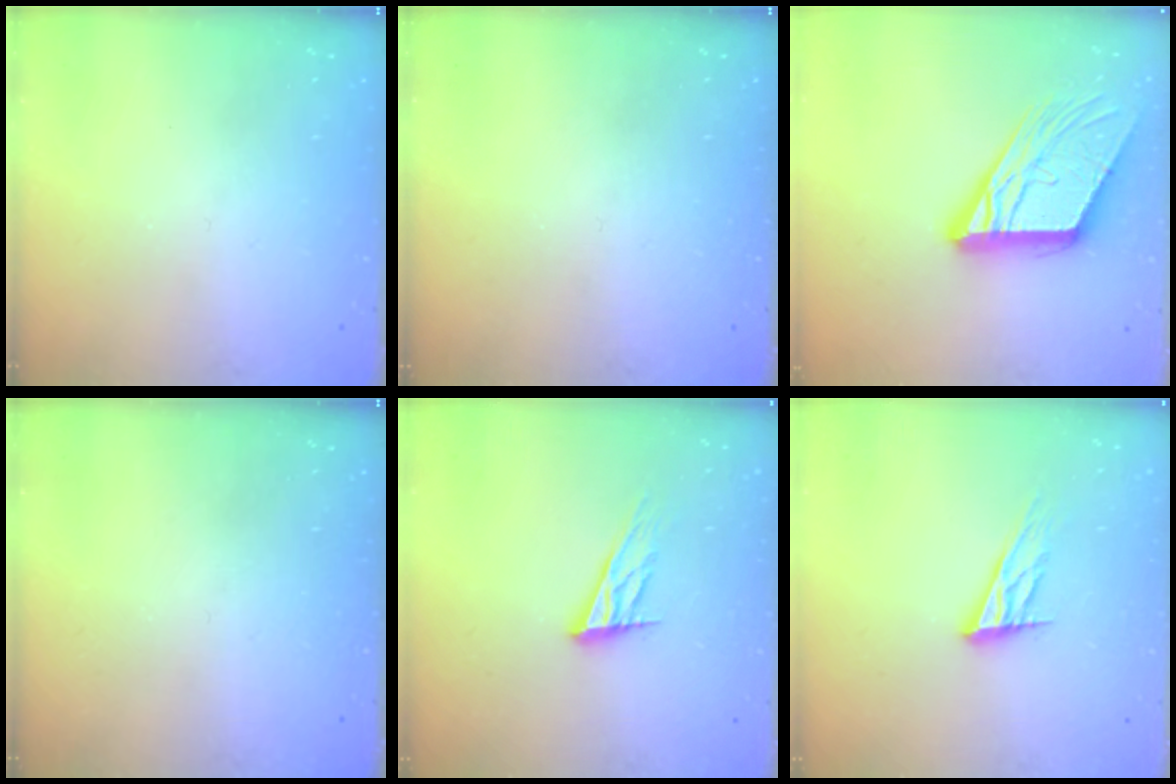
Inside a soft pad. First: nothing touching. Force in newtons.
{"total": 0.0}
{"total": 15.7, "press": 15.6, "slide": 1.8}
{"total": 0.0}
{"total": 12.7, "press": 12.4, "slide": 2.8}
{"total": 12.7, "press": 12.4, "slide": 2.8}